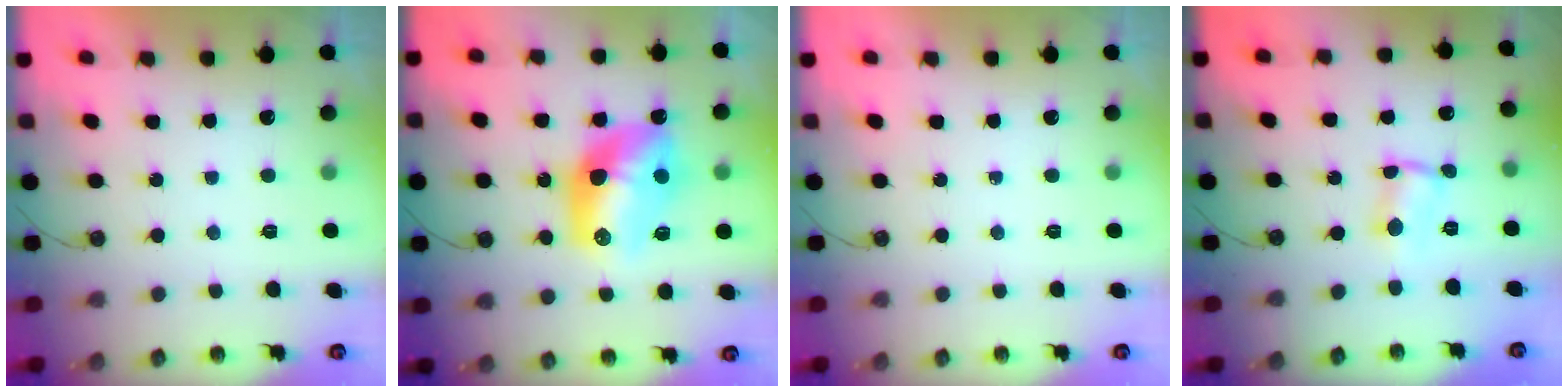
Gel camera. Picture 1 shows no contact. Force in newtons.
{"total": 14.8, "press": 14.8, "slide": 1.3}
{"total": 0.0}
{"total": 2.9, "press": 1.3, "slide": 2.6}